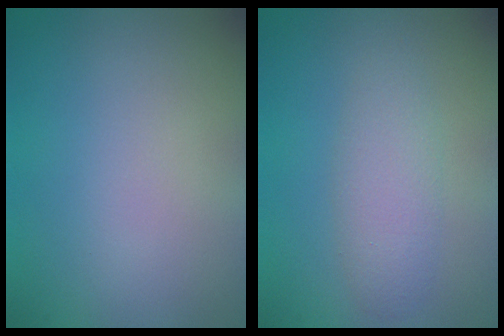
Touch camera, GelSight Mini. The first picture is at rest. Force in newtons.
{"total": 2.4, "press": 2.4, "slide": 0.2}